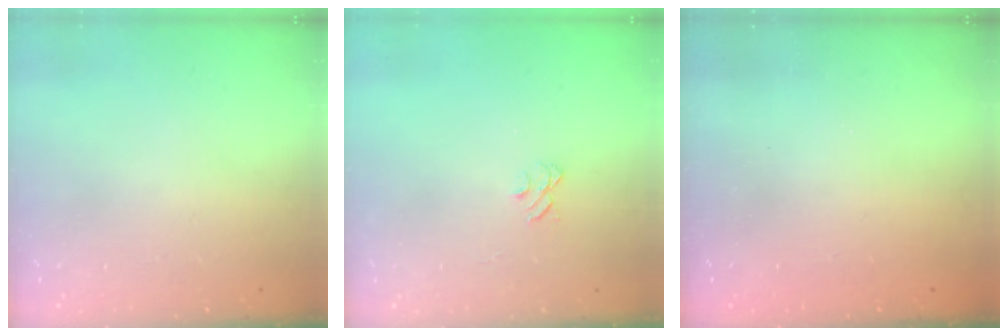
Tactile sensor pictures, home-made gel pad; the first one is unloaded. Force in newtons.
{"total": 3.8, "press": 3.8, "slide": 0.3}
{"total": 2.3, "press": 2.2, "slide": 0.7}